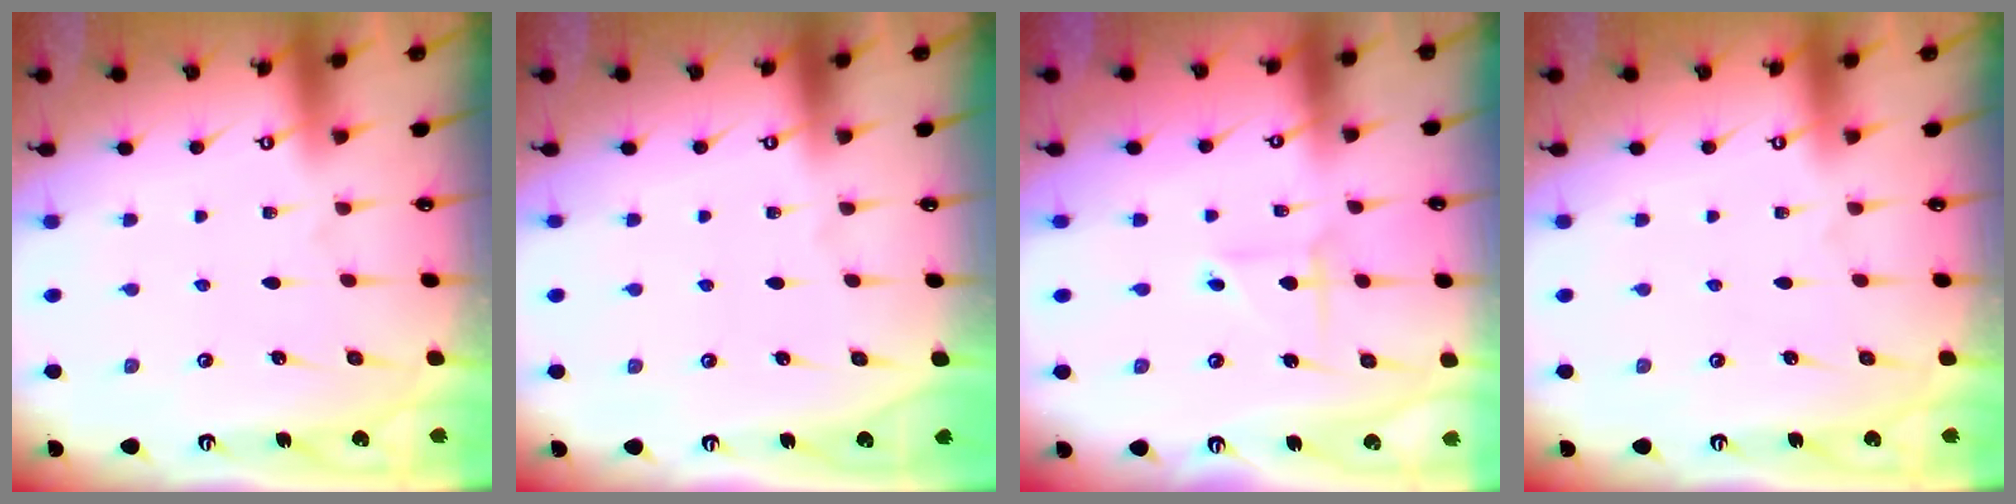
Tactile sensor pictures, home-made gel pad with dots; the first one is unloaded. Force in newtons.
{"total": 0.0}
{"total": 2.6, "press": 2.6, "slide": 0.3}
{"total": 0.0}